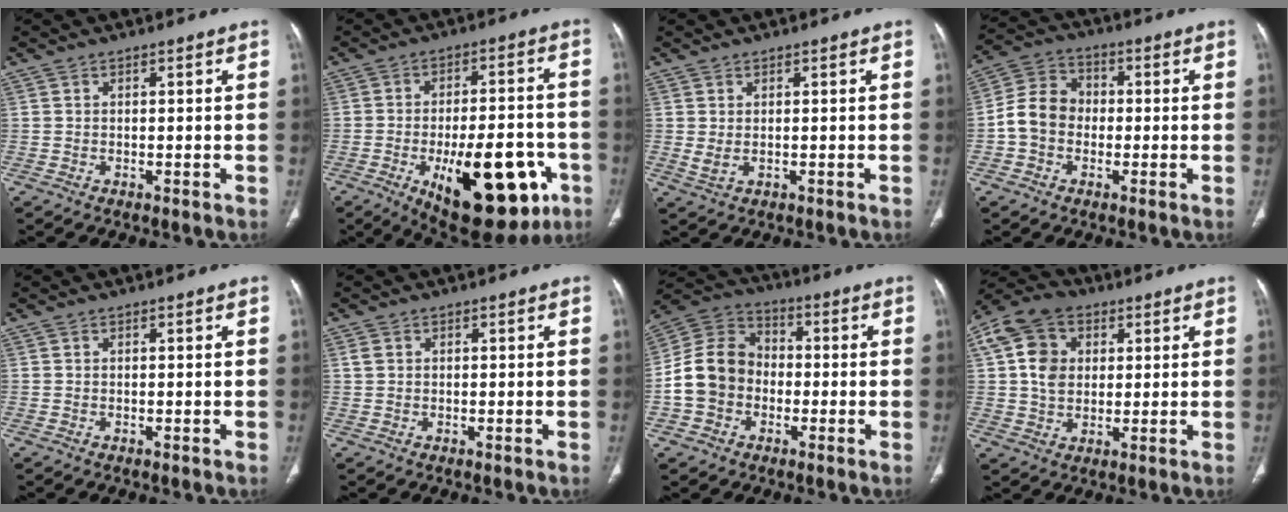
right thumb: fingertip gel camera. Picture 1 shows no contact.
{"total": 22.7, "force": [-8.5, 10.0, 18.5], "torque": [-0.219, 0.023, -0.103]}
{"total": 1.9, "force": [0.0, 0.9, 1.6], "torque": [-0.036, -0.001, 0.005]}
{"total": 8.5, "force": [-1.3, 7.1, 4.5], "torque": [-0.069, 0.033, -0.039]}
{"total": 0.0}
{"total": 1.3, "force": [0.5, 1.0, 0.7], "torque": [-0.010, 0.002, 0.012]}
{"total": 12.2, "force": [-2.1, 10.2, 6.3], "torque": [-0.108, 0.038, -0.049]}
{"total": 11.5, "force": [2.8, 9.1, 6.5], "torque": [-0.116, 0.007, 0.044]}